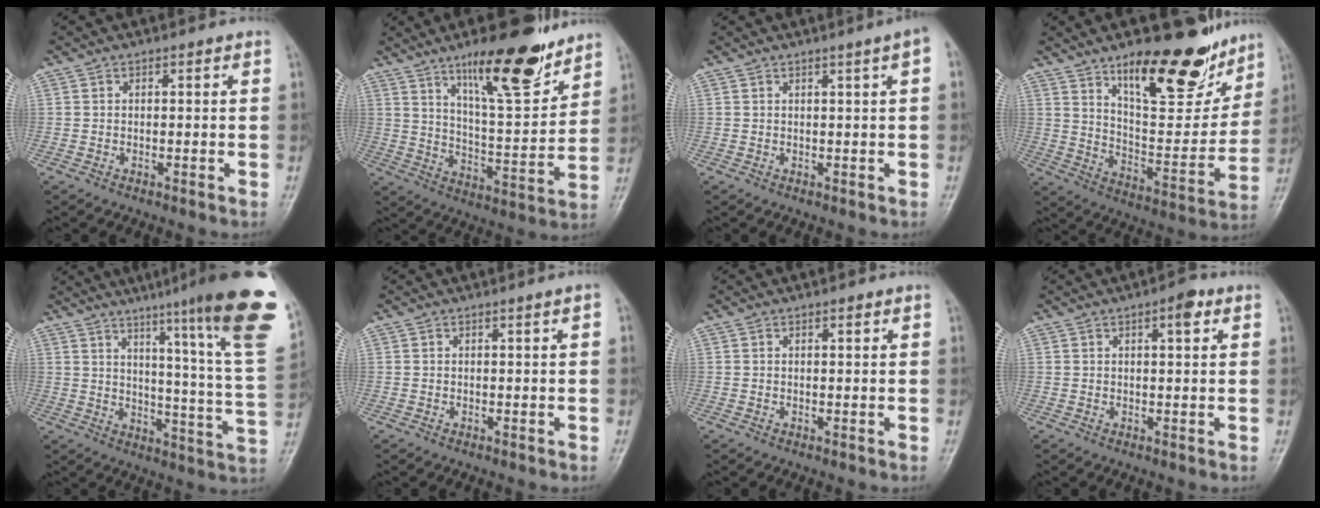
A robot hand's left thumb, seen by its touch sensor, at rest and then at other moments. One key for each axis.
{"total": 16.9, "fx": 11.6, "fy": 4.3, "fz": 11.5, "tx": -0.152, "ty": -0.076, "tz": 0.193}
{"total": 2.6, "fx": 1.0, "fy": -0.2, "fz": 2.4, "tx": -0.036, "ty": 0.001, "tz": 0.014}
{"total": 20.9, "fx": 14.0, "fy": 7.6, "fz": 13.6, "tx": -0.148, "ty": -0.088, "tz": 0.224}
{"total": 25.3, "fx": 16.8, "fy": 1.1, "fz": 18.9, "tx": -0.237, "ty": -0.103, "tz": 0.224}
{"total": 0.8, "fx": 0.3, "fy": -0.2, "fz": 0.7, "tx": -0.014, "ty": 0.000, "tz": 0.005}
{"total": 0.7, "fx": 0.5, "fy": 0.1, "fz": 0.5, "tx": -0.006, "ty": -0.001, "tz": 0.007}
{"total": 3.5, "fx": 1.7, "fy": 1.1, "fz": 2.8, "tx": -0.036, "ty": -0.003, "tz": 0.021}